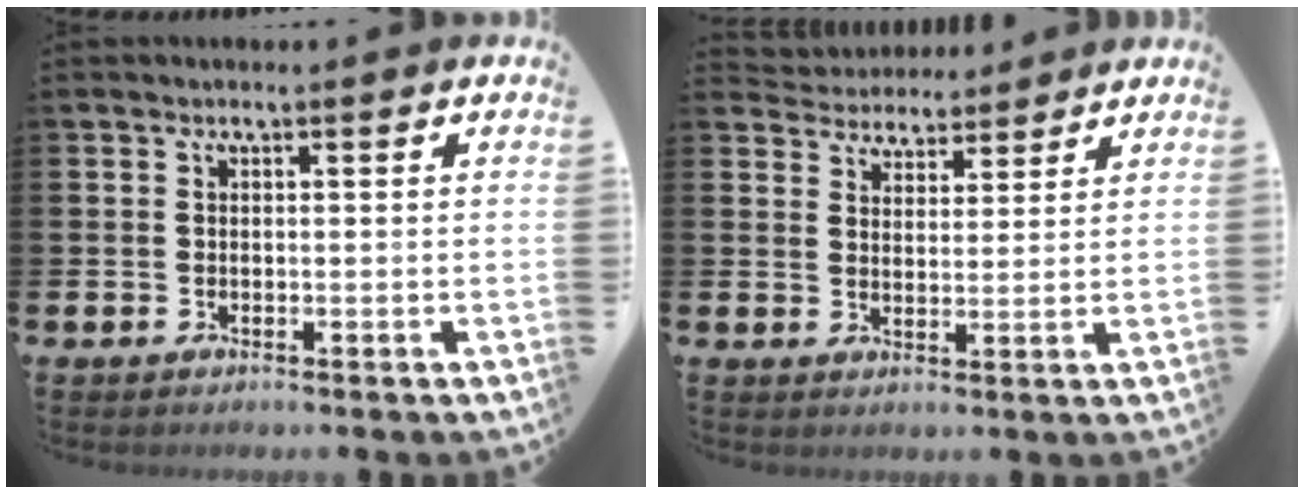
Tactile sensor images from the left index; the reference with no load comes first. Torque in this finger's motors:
{"motor_torque": [1.10, -1.03, 0.15, 0.01]}